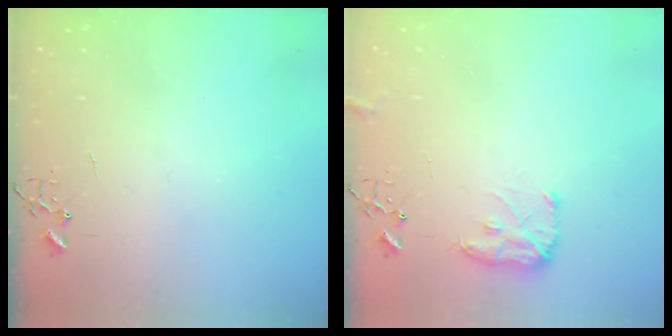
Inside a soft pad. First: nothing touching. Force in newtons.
{"total": 8.9, "press": 8.8, "slide": 0.6}